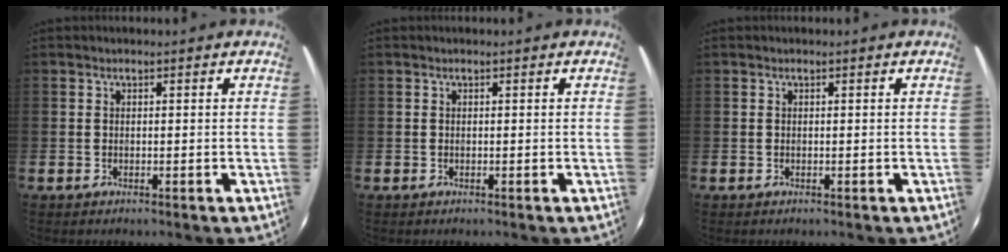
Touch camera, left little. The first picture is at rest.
{"total": 0.0}
{"total": 0.0}